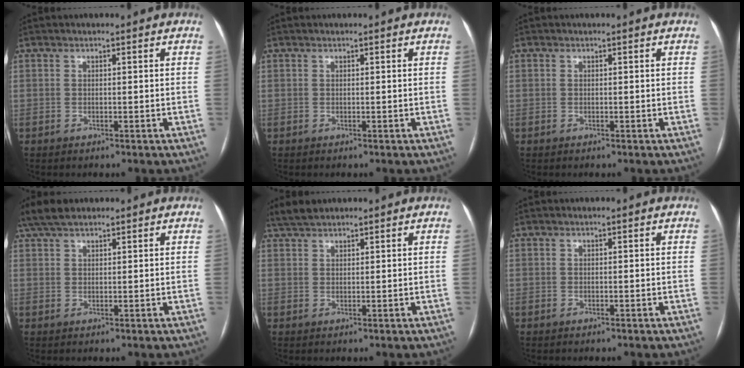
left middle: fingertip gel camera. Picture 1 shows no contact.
{"total": 0.0}
{"total": 0.0}
{"total": 5.5, "force": [4.3, 1.8, 2.8], "torque": [-0.066, 0.027, 0.087]}
{"total": 3.7, "force": [3.2, 1.0, 1.5], "torque": [-0.038, 0.018, 0.064]}
{"total": 0.0}